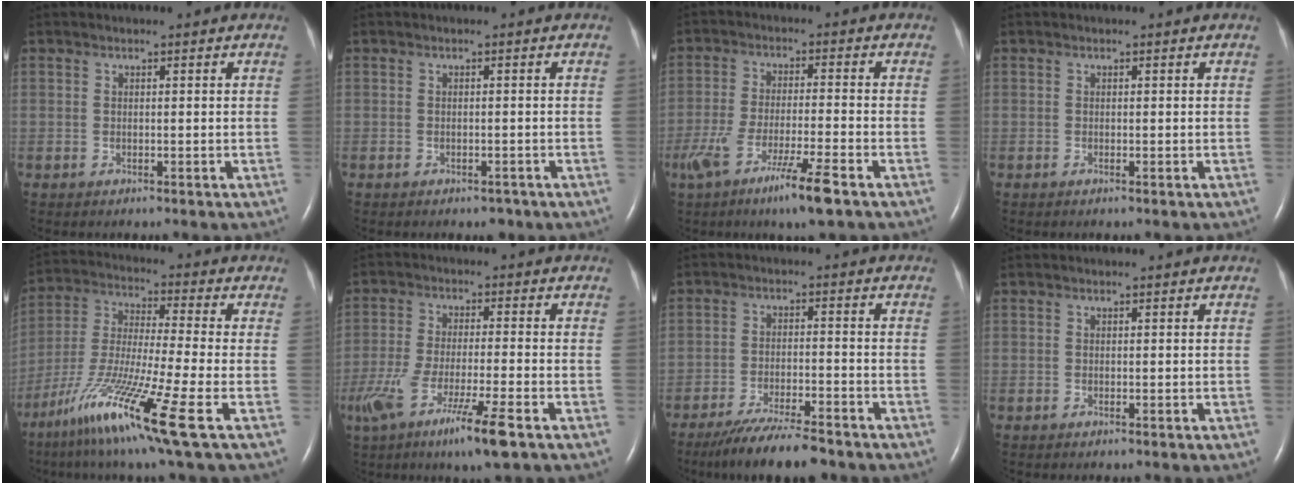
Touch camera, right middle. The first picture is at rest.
{"total": 1.6, "force": [-1.0, 1.0, 0.7], "torque": [-0.009, 0.002, -0.009]}
{"total": 9.8, "force": [-5.9, 0.1, 7.8], "torque": [-0.154, -0.024, -0.104]}
{"total": 0.0}
{"total": 17.4, "force": [-8.7, -0.3, 15.0], "torque": [-0.313, -0.045, -0.165]}
{"total": 11.8, "force": [-6.6, 0.4, 9.8], "torque": [-0.193, -0.036, -0.116]}
{"total": 10.3, "force": [-8.6, 1.1, 5.5], "torque": [-0.091, -0.026, -0.141]}
{"total": 0.0}